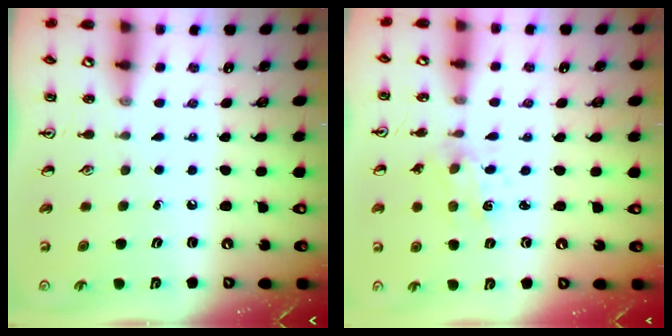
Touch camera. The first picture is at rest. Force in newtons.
{"total": 2.1, "press": 2.1, "slide": 0.3}